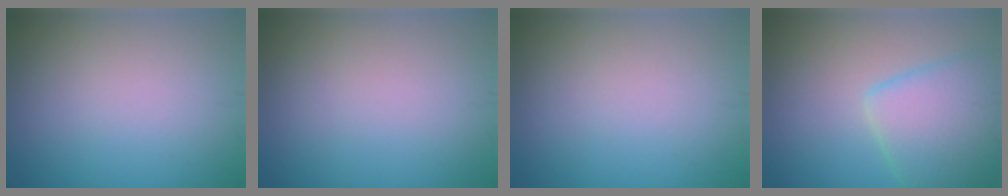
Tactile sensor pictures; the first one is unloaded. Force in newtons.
{"total": 0.0}
{"total": 0.0}
{"total": 5.4, "press": 5.3, "slide": 0.5}